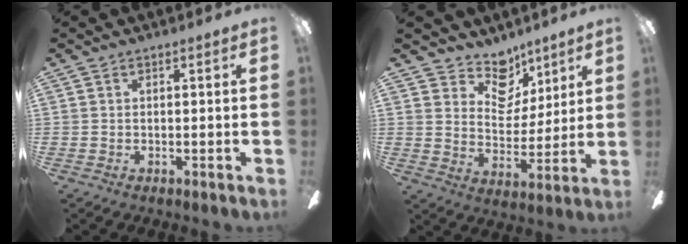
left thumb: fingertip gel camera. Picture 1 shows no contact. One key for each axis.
{"total": 11.0, "fx": 7.8, "fy": 7.1, "fz": 3.3, "tx": -0.054, "ty": -0.055, "tz": 0.150}